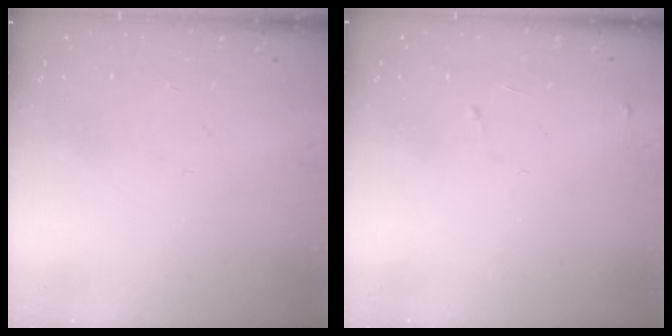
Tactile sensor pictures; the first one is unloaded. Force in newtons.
{"total": 8.1, "press": 8.1, "slide": 0.6}